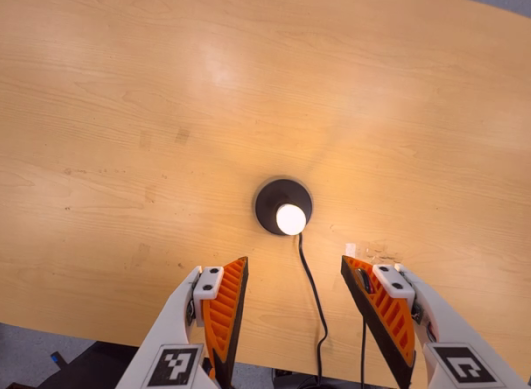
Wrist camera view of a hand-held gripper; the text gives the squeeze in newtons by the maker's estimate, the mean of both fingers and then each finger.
{"total": 0.0}